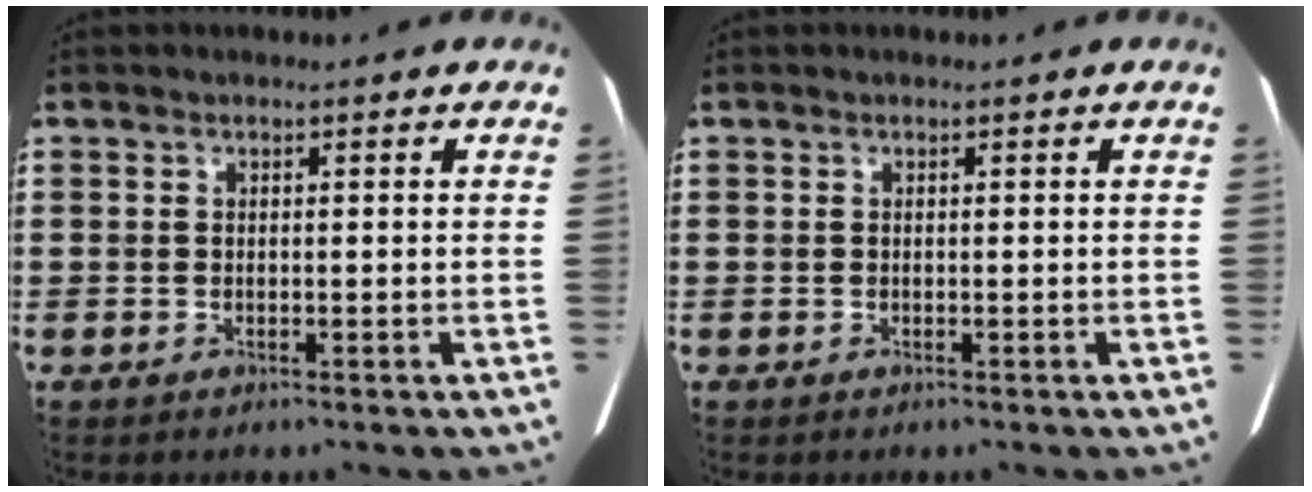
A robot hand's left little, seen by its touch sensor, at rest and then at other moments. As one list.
[{"total": 0.0}]